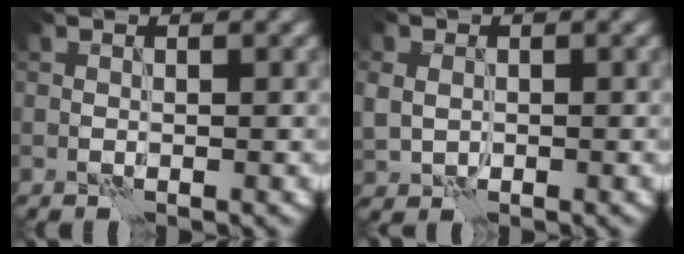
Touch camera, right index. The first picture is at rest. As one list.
[{"total": 2.4, "force": [0.1, 2.1, 1.3], "torque": [-0.029, -0.002, 0.009]}]